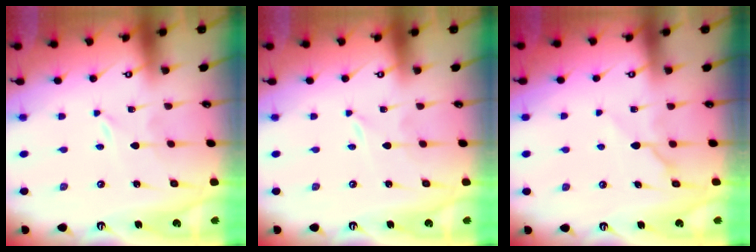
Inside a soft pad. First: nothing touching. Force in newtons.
{"total": 0.0}
{"total": 6.3, "press": 6.3, "slide": 0.4}